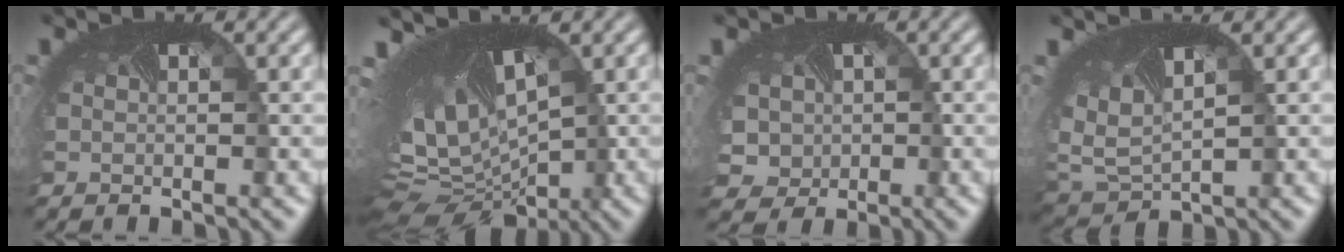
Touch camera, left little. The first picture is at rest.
{"total": 15.9, "force": [0.9, 8.7, 13.2], "torque": [-0.257, 0.014, 0.051]}
{"total": 5.1, "force": [-0.1, 4.6, 2.2], "torque": [-0.057, -0.005, -0.014]}
{"total": 5.7, "force": [2.0, 2.9, 4.5], "torque": [-0.100, 0.002, 0.045]}